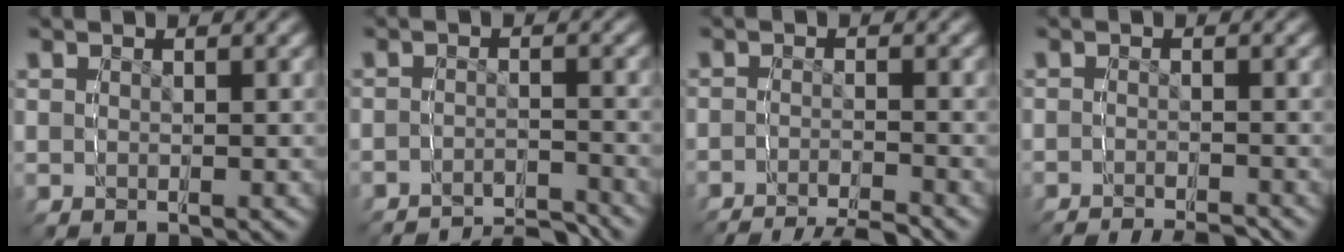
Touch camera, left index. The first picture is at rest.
{"total": 6.1, "force": [-6.0, 0.7, 0.7], "torque": [0.003, -0.017, -0.099]}
{"total": 8.5, "force": [-8.2, 1.6, 1.4], "torque": [-0.004, -0.017, -0.133]}
{"total": 4.4, "force": [-4.3, 0.7, 0.5], "torque": [-0.004, -0.015, -0.067]}